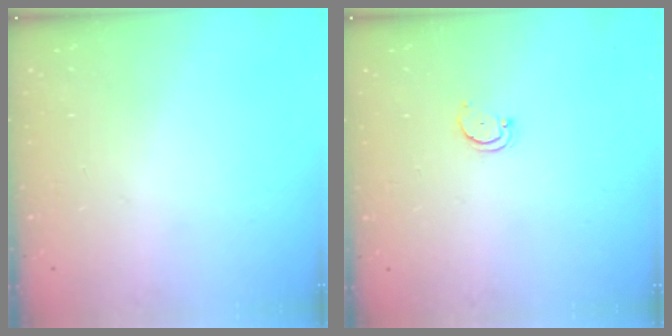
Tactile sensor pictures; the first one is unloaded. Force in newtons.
{"total": 2.3, "press": 2.3, "slide": 0.2}